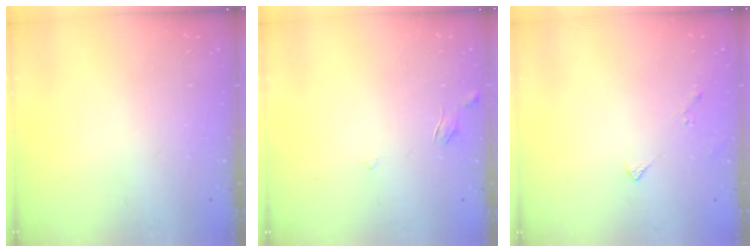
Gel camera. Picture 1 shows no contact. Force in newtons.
{"total": 4.1, "press": 4.1, "slide": 0.3}
{"total": 2.8, "press": 2.8, "slide": 0.5}